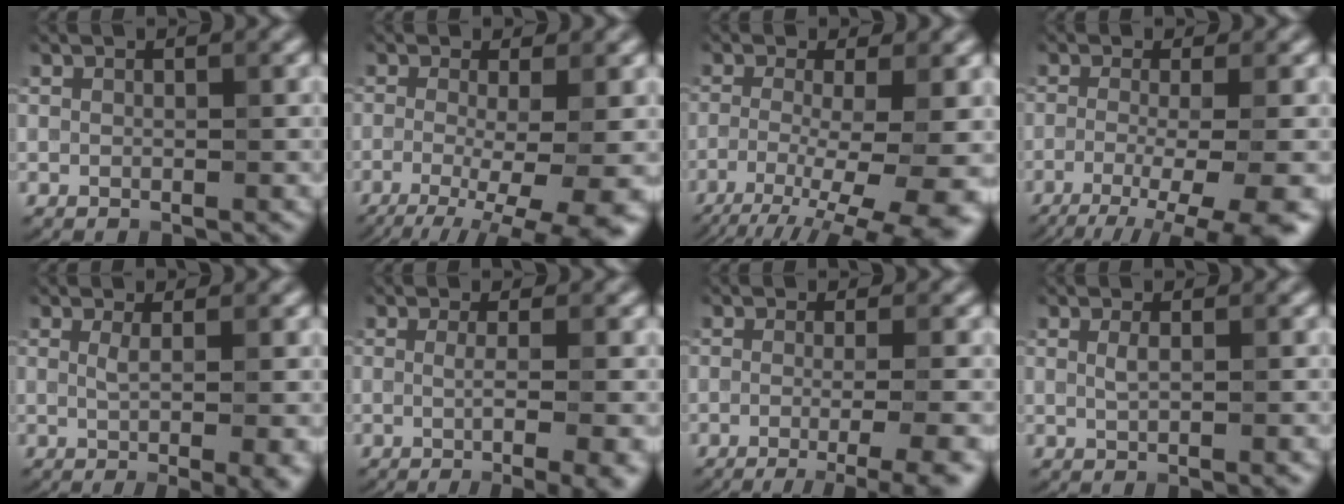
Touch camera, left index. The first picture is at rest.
{"total": 9.3, "force": [-2.8, 3.2, 8.2], "torque": [-0.109, -0.014, -0.039]}
{"total": 10.9, "force": [-4.5, 3.7, 9.2], "torque": [-0.144, -0.021, -0.061]}
{"total": 8.1, "force": [-3.6, 2.5, 6.8], "torque": [-0.088, -0.013, -0.052]}
{"total": 4.4, "force": [0.2, 1.2, 4.2], "torque": [-0.050, -0.004, 0.001]}
{"total": 5.9, "force": [-0.9, 1.8, 5.5], "torque": [-0.062, -0.009, -0.012]}
{"total": 7.1, "force": [-2.6, 2.3, 6.2], "torque": [-0.055, -0.004, -0.033]}
{"total": 1.9, "force": [0.4, 0.5, 1.8], "torque": [-0.026, 0.001, 0.002]}